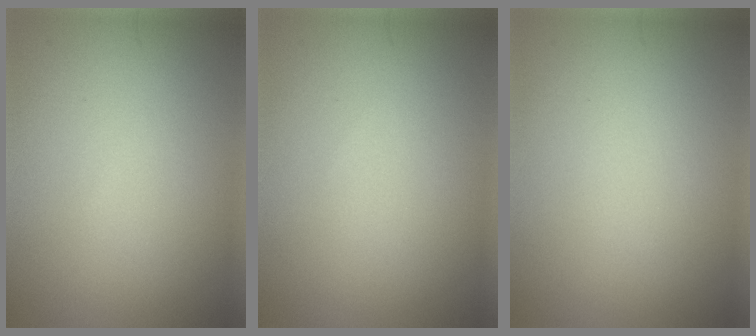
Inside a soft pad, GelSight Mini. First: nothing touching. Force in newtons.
{"total": 0.0}
{"total": 0.0}